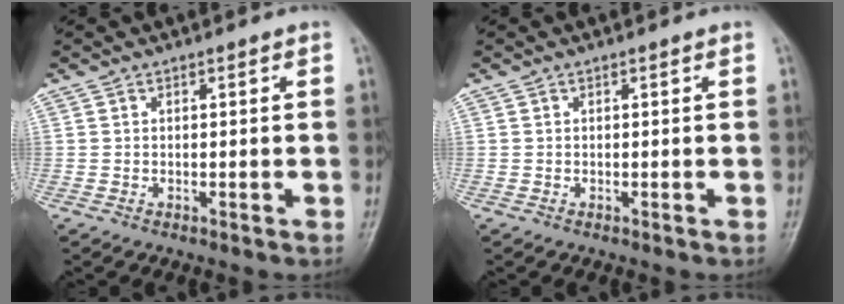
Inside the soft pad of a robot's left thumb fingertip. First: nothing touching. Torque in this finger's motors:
{"motor_torque": [0.00, 0.00, 0.00, -0.01, 0.00]}